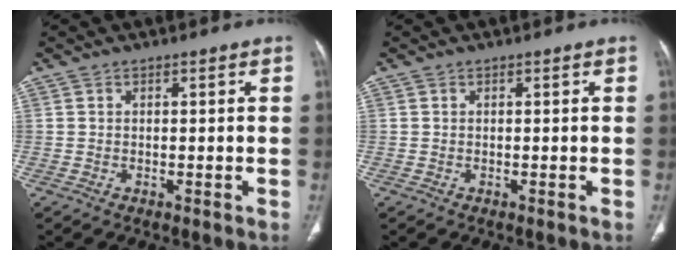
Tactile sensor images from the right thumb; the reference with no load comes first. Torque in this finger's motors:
{"motor_torque": [0.26, 0.25, 0.02, 0.02, 0.00]}